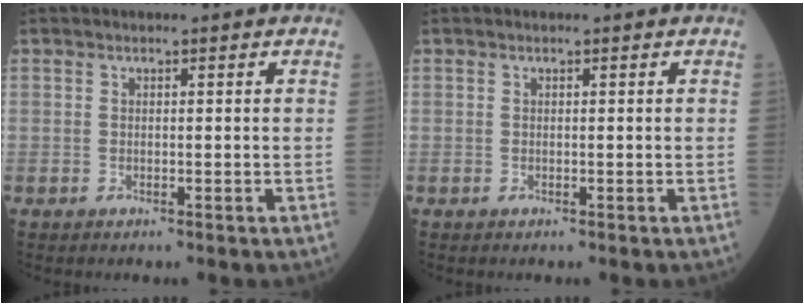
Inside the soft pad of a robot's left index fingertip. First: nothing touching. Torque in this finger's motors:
{"motor_torque": [0.00, 0.00, 0.00, 0.00]}